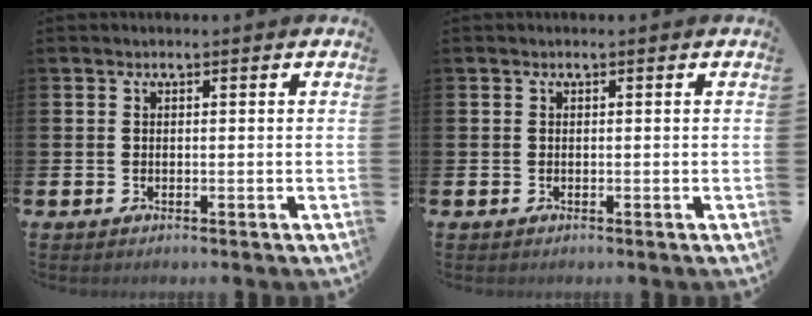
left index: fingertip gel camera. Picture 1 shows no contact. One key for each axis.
{"total": 0.0}